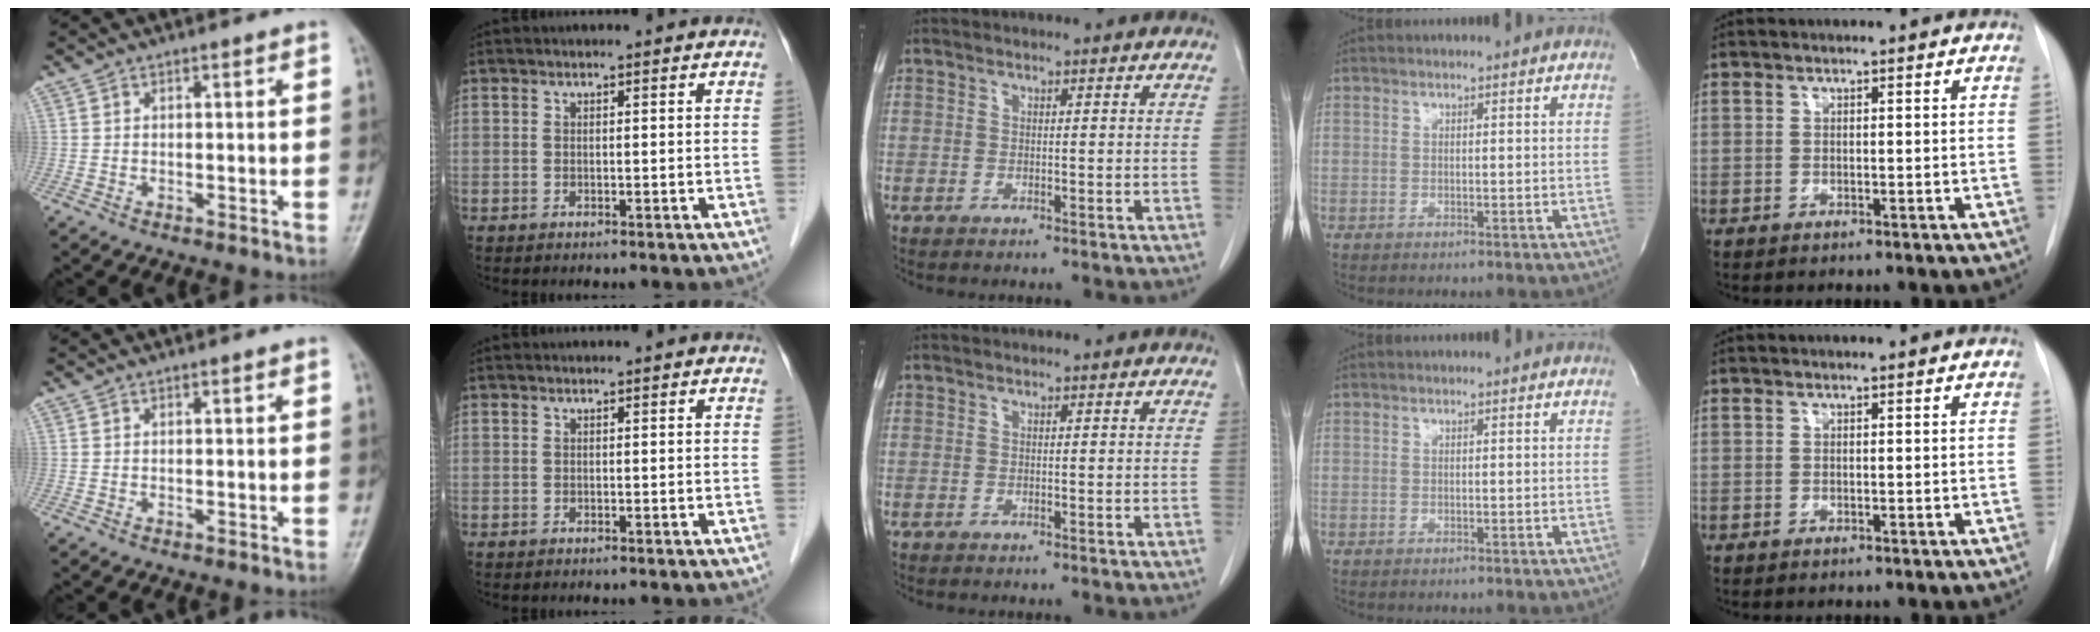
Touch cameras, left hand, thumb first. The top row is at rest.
{}